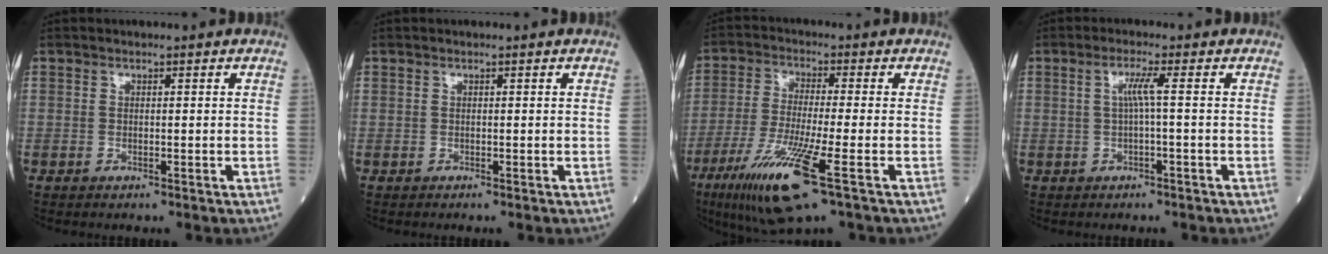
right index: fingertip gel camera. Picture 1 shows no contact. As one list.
[{"total": 0.0}, {"total": 12.5, "force": [-6.0, 0.2, 10.9], "torque": [-0.224, -0.036, -0.109]}, {"total": 2.5, "force": [0.1, -0.6, 2.5], "torque": [-0.049, 0.003, 0.003]}]